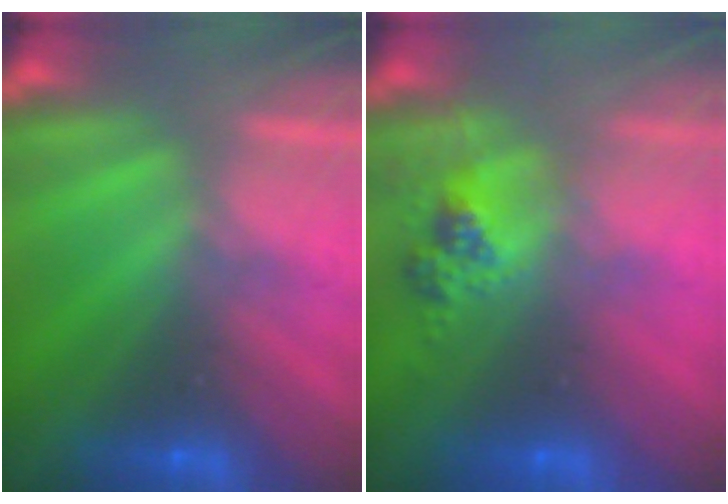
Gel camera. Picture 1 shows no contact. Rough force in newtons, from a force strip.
{"total": 2.5}